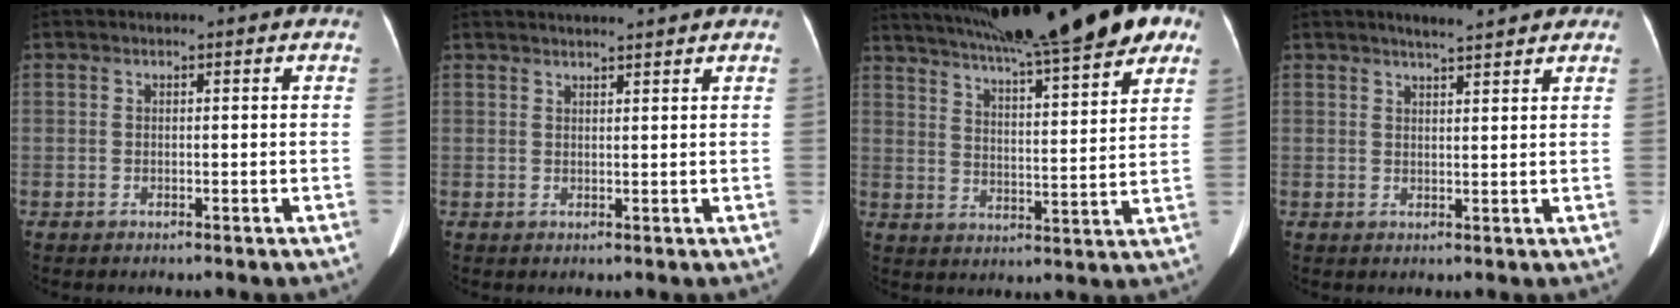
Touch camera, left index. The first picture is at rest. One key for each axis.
{"total": 4.3, "fx": 4.0, "fy": -0.6, "fz": 1.4, "tx": -0.021, "ty": 0.019, "tz": 0.052}
{"total": 25.1, "fx": 19.2, "fy": 2.9, "fz": 16.0, "tx": -0.261, "ty": 0.028, "tz": 0.266}
{"total": 5.6, "fx": 4.8, "fy": 0.5, "fz": 2.7, "tx": -0.044, "ty": 0.013, "tz": 0.064}